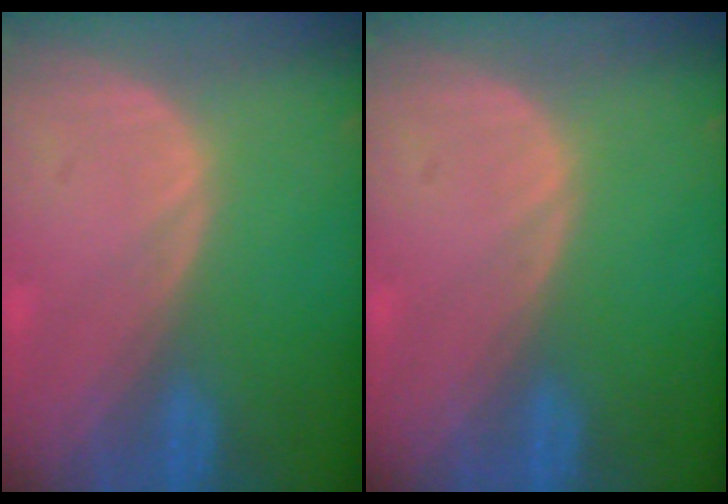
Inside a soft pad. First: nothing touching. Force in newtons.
{"total": 0.0}